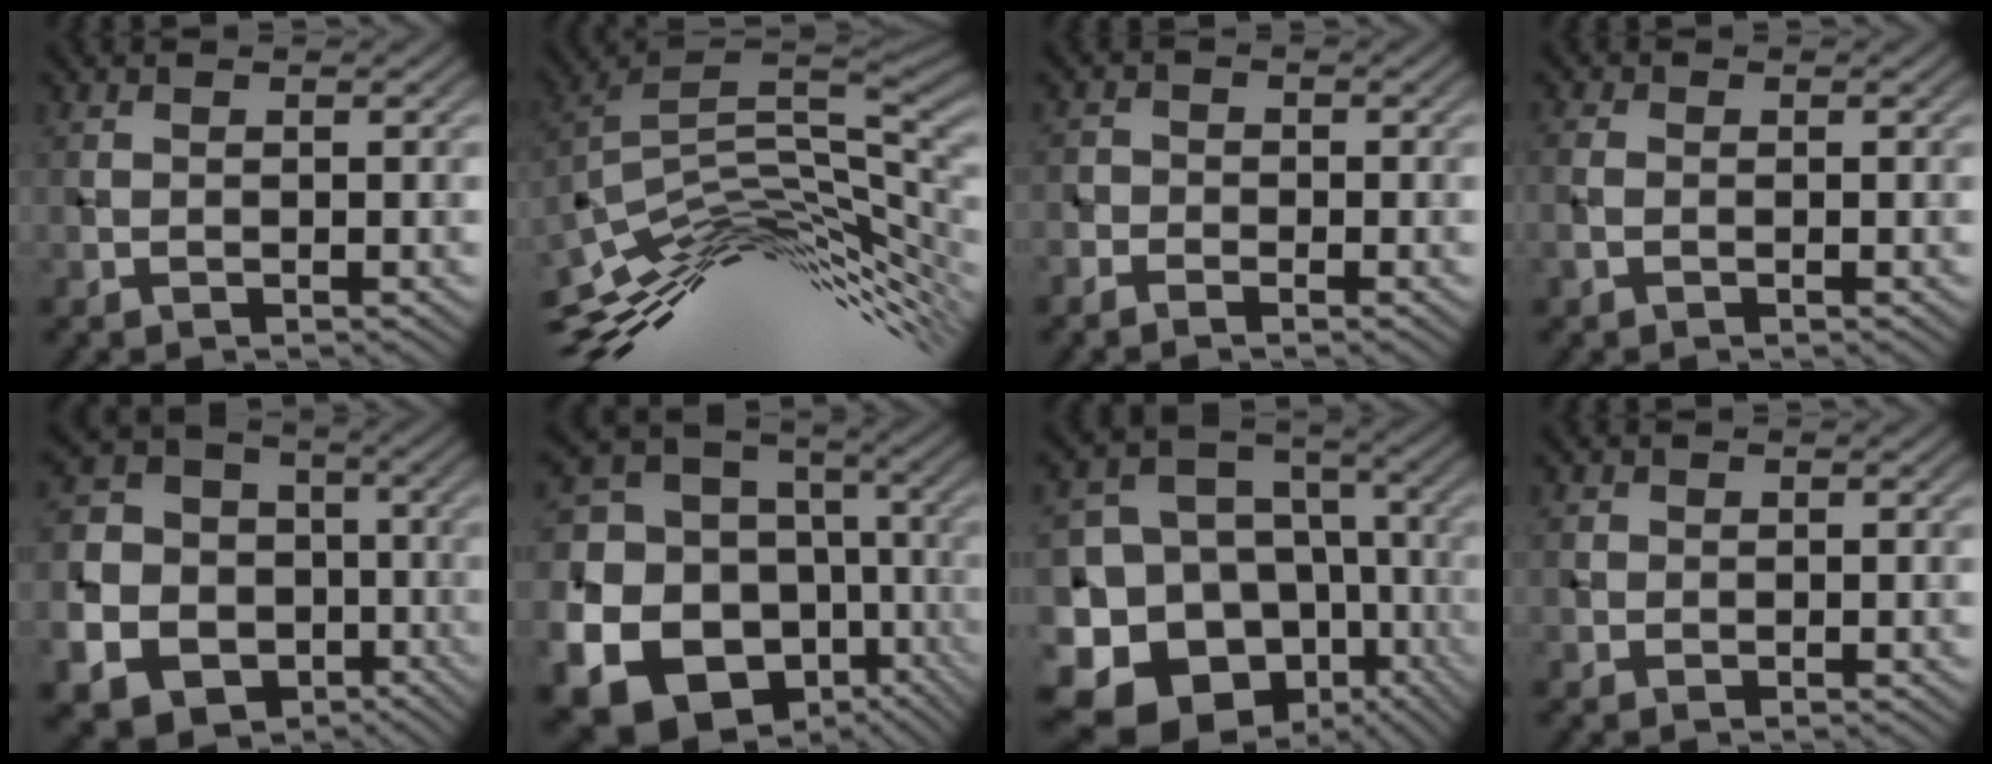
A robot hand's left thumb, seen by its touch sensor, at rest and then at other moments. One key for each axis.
{"total": 14.3, "fx": -4.2, "fy": 4.2, "fz": 13.0, "tx": -0.249, "ty": 0.005, "tz": -0.082}
{"total": 2.4, "fx": -1.6, "fy": 1.6, "fz": 0.7, "tx": -0.002, "ty": 0.001, "tz": -0.041}
{"total": 1.6, "fx": -0.6, "fy": 1.0, "fz": 1.0, "tx": -0.032, "ty": 0.001, "tz": -0.018}
{"total": 21.7, "fx": -7.9, "fy": 19.1, "fz": 6.7, "tx": -0.221, "ty": -0.056, "tz": -0.138}
{"total": 25.1, "fx": -8.9, "fy": 21.2, "fz": 9.9, "tx": -0.248, "ty": -0.047, "tz": -0.137}
{"total": 20.4, "fx": -9.5, "fy": 16.2, "fz": 7.9, "tx": -0.191, "ty": -0.050, "tz": -0.130}
{"total": 1.0, "fx": 0.2, "fy": 1.0, "fz": 0.2, "tx": -0.002, "ty": -0.003, "tz": 0.002}